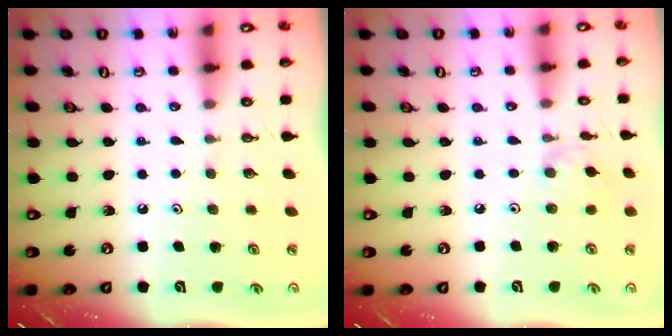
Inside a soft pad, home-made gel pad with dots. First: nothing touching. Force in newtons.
{"total": 2.1, "press": 2.1, "slide": 0.4}